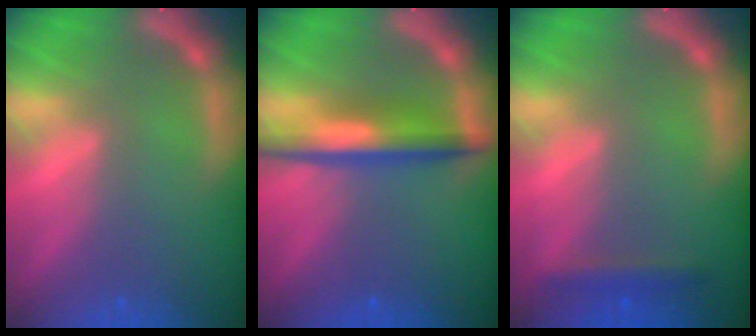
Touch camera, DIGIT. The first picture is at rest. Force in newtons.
{"total": 5.0}
{"total": 1.9}